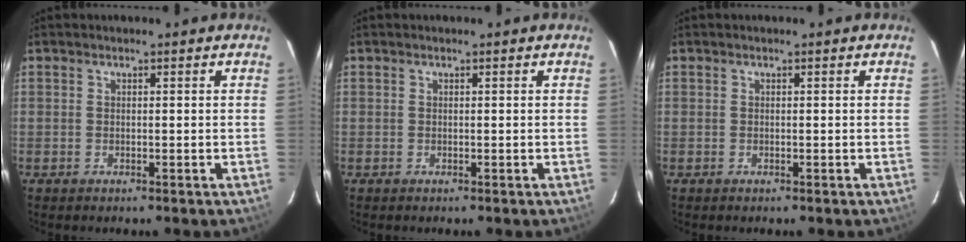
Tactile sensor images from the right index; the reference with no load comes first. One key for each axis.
{"total": 0.0}
{"total": 0.0}